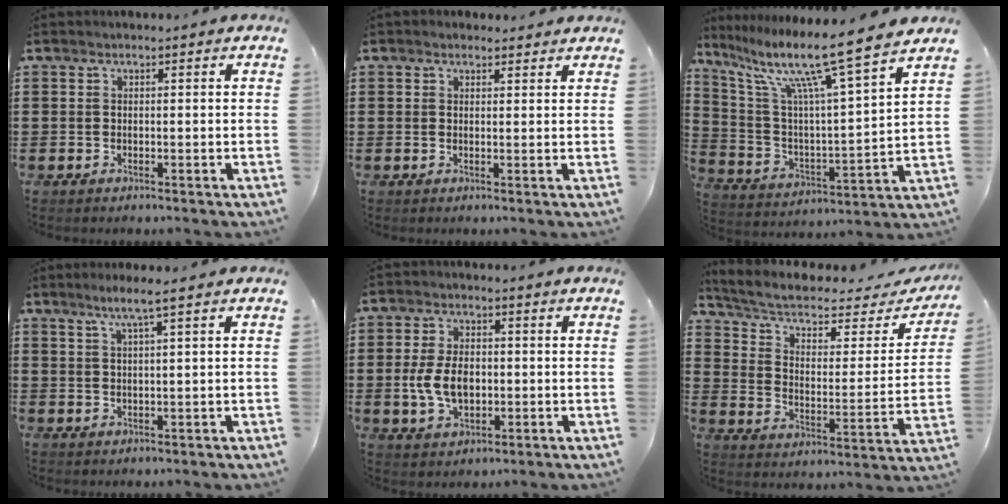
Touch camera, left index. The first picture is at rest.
{"total": 1.4, "force": [1.2, 0.7, 0.1], "torque": [-0.005, 0.005, 0.024]}
{"total": 12.3, "force": [9.5, -0.2, 7.8], "torque": [-0.179, -0.067, 0.146]}
{"total": 3.2, "force": [1.8, -0.4, 2.6], "torque": [-0.055, 0.000, 0.029]}
{"total": 7.2, "force": [-0.6, 4.4, 5.6], "torque": [-0.118, 0.003, -0.017]}
{"total": 5.0, "force": [3.3, 2.1, 3.0], "torque": [-0.080, -0.026, 0.051]}